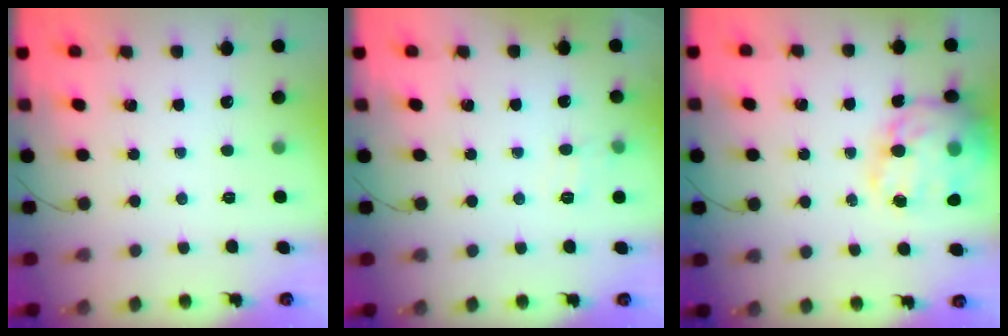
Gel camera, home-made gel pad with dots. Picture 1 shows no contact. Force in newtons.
{"total": 3.6, "press": 3.3, "slide": 1.6}
{"total": 23.9, "press": 23.4, "slide": 4.9}